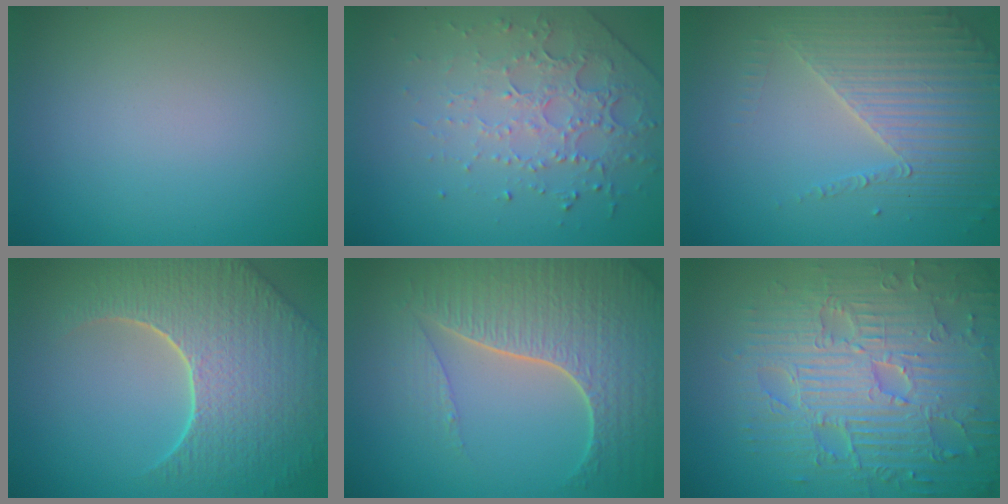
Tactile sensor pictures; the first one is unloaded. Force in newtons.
{"total": 4.6, "press": 3.1, "slide": 3.4}
{"total": 3.9, "press": 3.7, "slide": 1.3}
{"total": 8.6, "press": 6.2, "slide": 6.0}
{"total": 7.5, "press": 5.5, "slide": 5.2}
{"total": 9.3, "press": 6.8, "slide": 6.3}